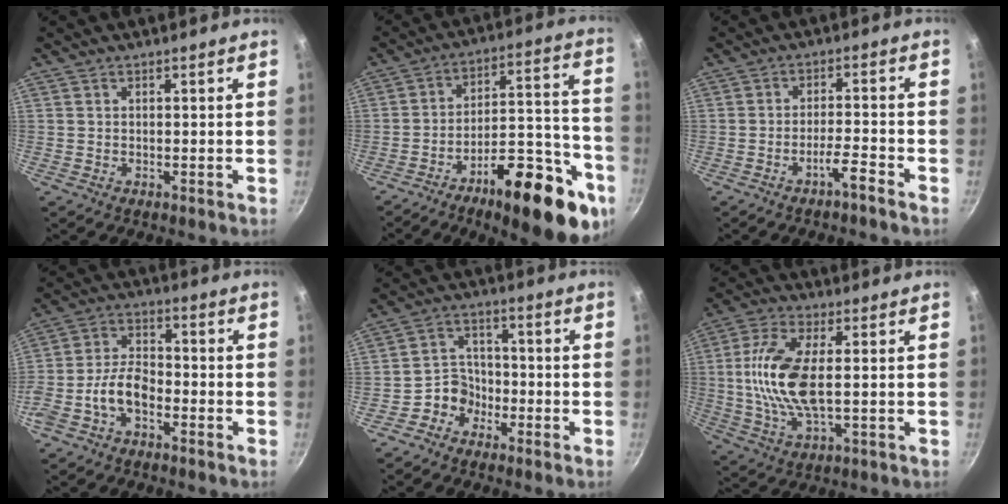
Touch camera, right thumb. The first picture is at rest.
{"total": 25.6, "force": [-13.5, 9.5, 19.5], "torque": [-0.210, 0.077, -0.198]}
{"total": 4.0, "force": [-3.0, 0.2, 2.7], "torque": [-0.056, 0.029, -0.050]}
{"total": 8.2, "force": [-3.6, 4.6, 5.7], "torque": [-0.102, 0.046, -0.076]}
{"total": 5.6, "force": [-3.1, 4.5, 1.2], "torque": [0.015, 0.041, -0.062]}
{"total": 13.0, "force": [0.6, 5.4, 11.8], "torque": [-0.246, 0.005, 0.006]}